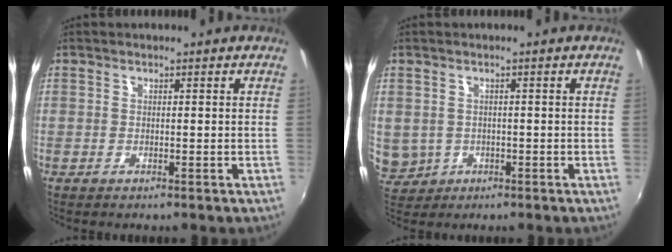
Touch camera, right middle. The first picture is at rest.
{"total": 5.7, "force": [-0.4, 5.3, 2.2], "torque": [-0.056, 0.000, 0.010]}